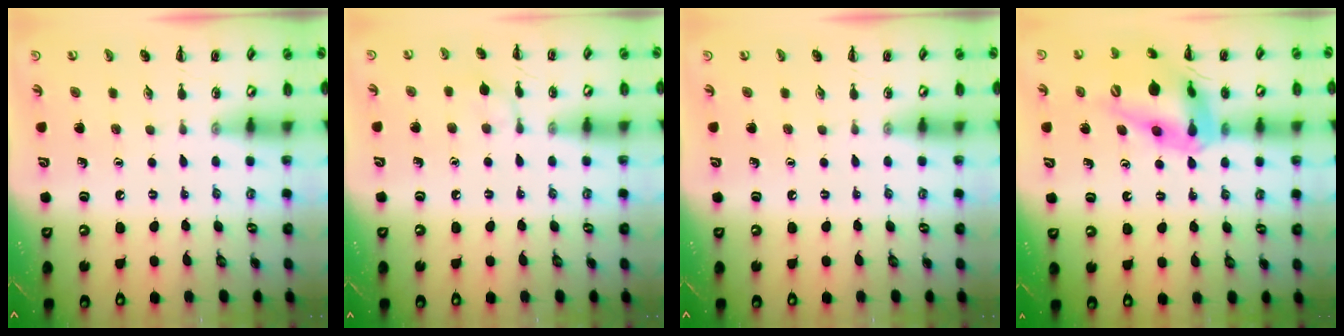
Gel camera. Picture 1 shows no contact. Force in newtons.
{"total": 6.1, "press": 5.9, "slide": 1.7}
{"total": 0.0}
{"total": 20.0, "press": 19.8, "slide": 2.7}